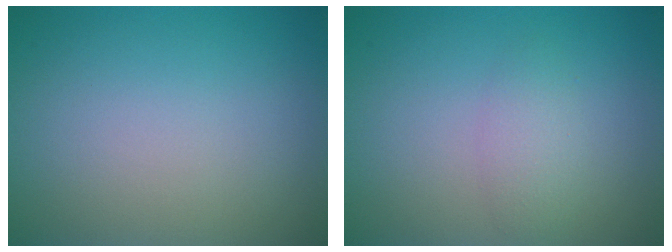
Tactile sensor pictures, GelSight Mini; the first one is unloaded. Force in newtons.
{"total": 1.9, "press": 1.9, "slide": 0.1}